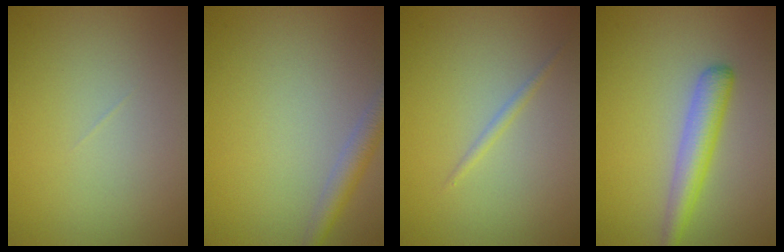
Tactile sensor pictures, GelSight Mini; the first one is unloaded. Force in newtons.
{"total": 2.6, "press": 2.6, "slide": 0.1}
{"total": 0.8, "press": 0.8, "slide": 0.0}
{"total": 3.4, "press": 3.4, "slide": 0.1}